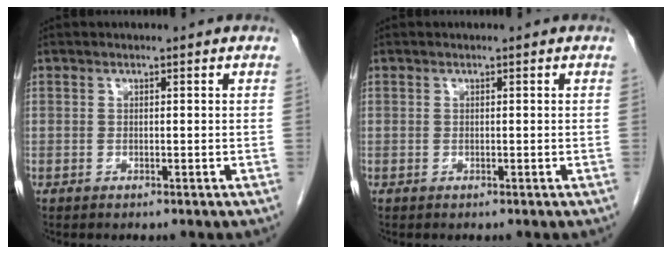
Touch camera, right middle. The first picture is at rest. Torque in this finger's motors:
{"motor_torque": [0.16, -0.02, -0.03, -0.01]}